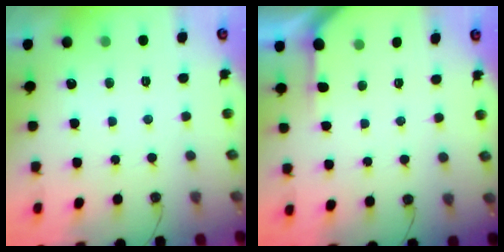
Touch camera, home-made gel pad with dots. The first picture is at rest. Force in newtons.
{"total": 2.9, "press": 2.9, "slide": 0.2}